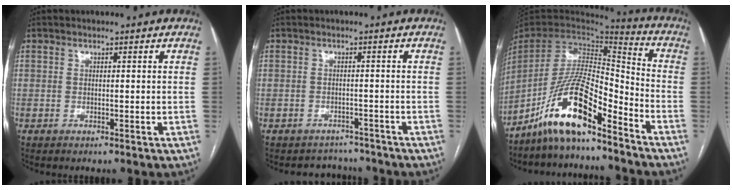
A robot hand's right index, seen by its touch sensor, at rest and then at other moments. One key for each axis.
{"total": 3.7, "fx": -3.3, "fy": 1.5, "fz": -0.8, "tx": 0.011, "ty": 0.016, "tz": -0.047}
{"total": 14.4, "fx": -10.3, "fy": 2.3, "fz": 9.7, "tx": -0.193, "ty": 0.012, "tz": -0.191}